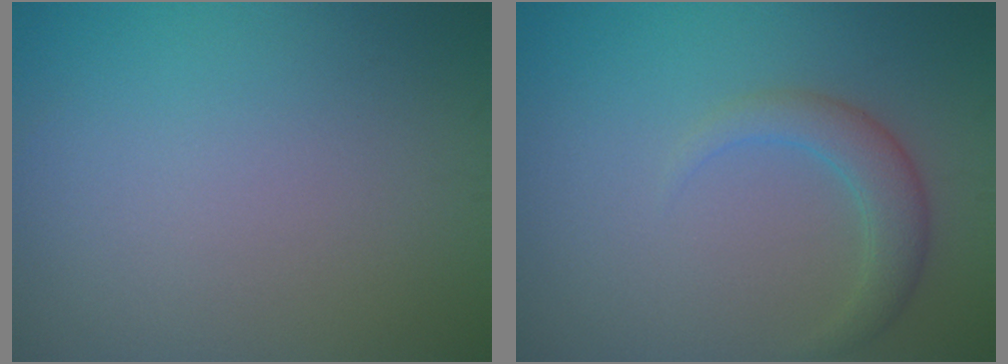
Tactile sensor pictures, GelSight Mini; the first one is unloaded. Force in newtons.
{"total": 2.8, "press": 2.8, "slide": 0.2}